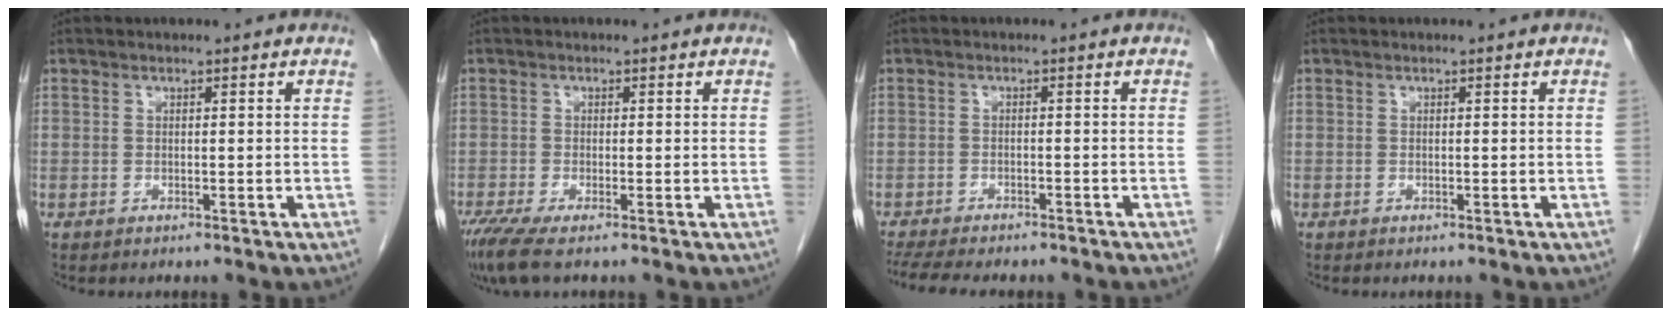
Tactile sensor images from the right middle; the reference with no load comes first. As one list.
[{"total": 4.1, "force": [-2.6, 0.5, 3.1], "torque": [-0.060, -0.013, -0.051]}, {"total": 11.9, "force": [-10.1, 3.0, 5.6], "torque": [-0.094, -0.008, -0.138]}, {"total": 0.0}]